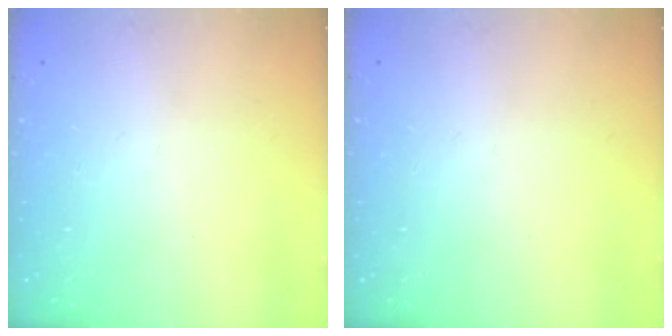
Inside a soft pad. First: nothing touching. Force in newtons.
{"total": 0.0}